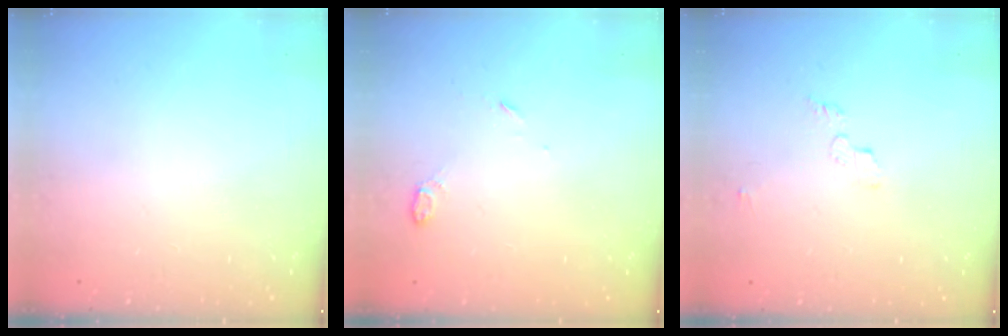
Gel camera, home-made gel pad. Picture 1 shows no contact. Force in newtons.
{"total": 3.8, "press": 3.8, "slide": 0.6}
{"total": 3.5, "press": 3.5, "slide": 0.1}